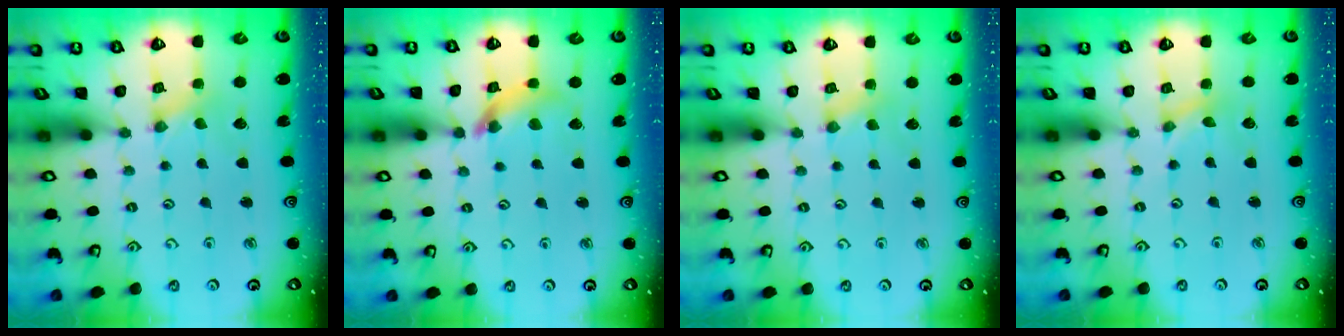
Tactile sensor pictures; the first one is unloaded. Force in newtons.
{"total": 9.7, "press": 9.6, "slide": 1.1}
{"total": 2.8, "press": 2.7, "slide": 0.5}
{"total": 0.0}